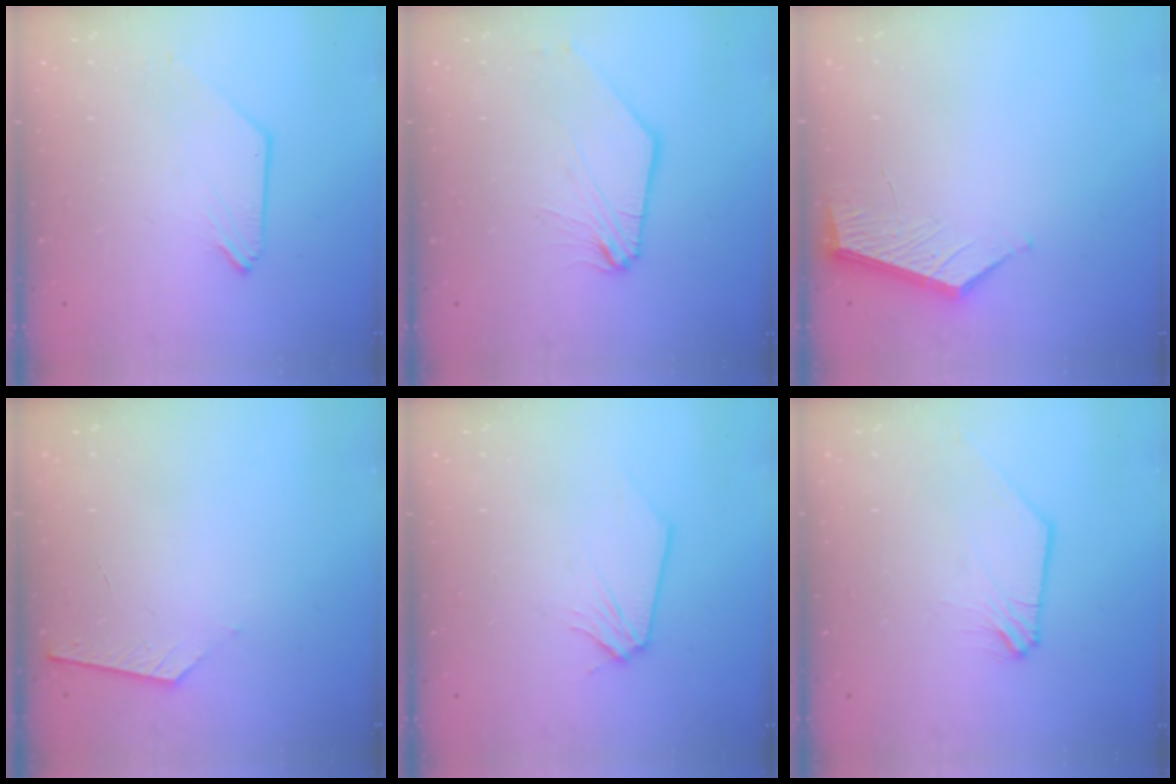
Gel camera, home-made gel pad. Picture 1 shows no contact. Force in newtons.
{"total": 2.5, "press": 2.5, "slide": 0.5}
{"total": 5.0, "press": 5.0, "slide": 0.3}
{"total": 4.9, "press": 4.9, "slide": 0.5}
{"total": 0.0}
{"total": 0.9, "press": 0.8, "slide": 0.2}